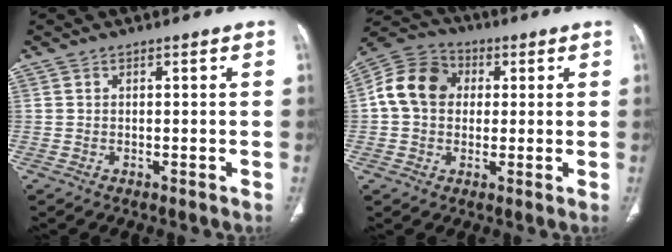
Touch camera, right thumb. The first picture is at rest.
{"total": 11.5, "force": [1.5, 9.3, 6.6], "torque": [-0.107, 0.023, 0.015]}